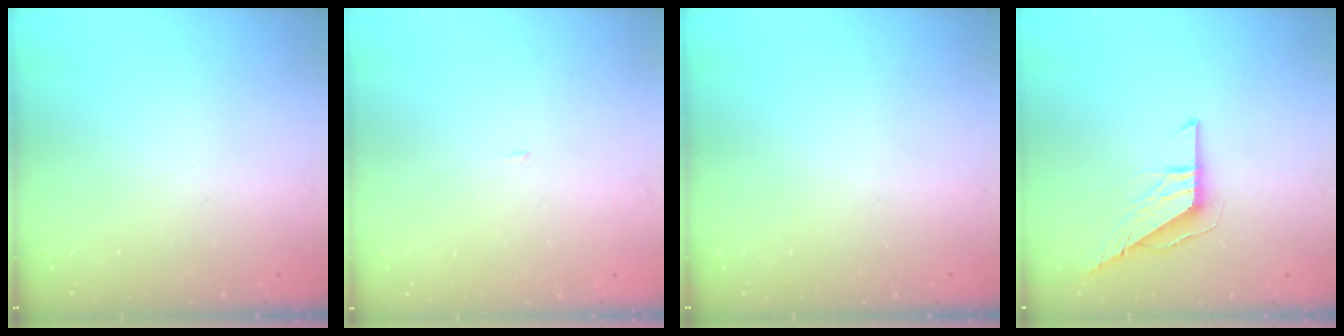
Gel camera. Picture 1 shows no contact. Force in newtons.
{"total": 1.2, "press": 1.2, "slide": 0.1}
{"total": 0.0}
{"total": 9.4, "press": 9.4, "slide": 0.9}